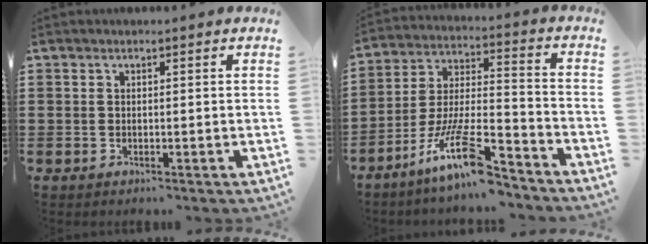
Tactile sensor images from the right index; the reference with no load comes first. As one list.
[{"total": 13.6, "force": [-9.5, 2.4, 9.4], "torque": [-0.185, 0.012, -0.179]}]